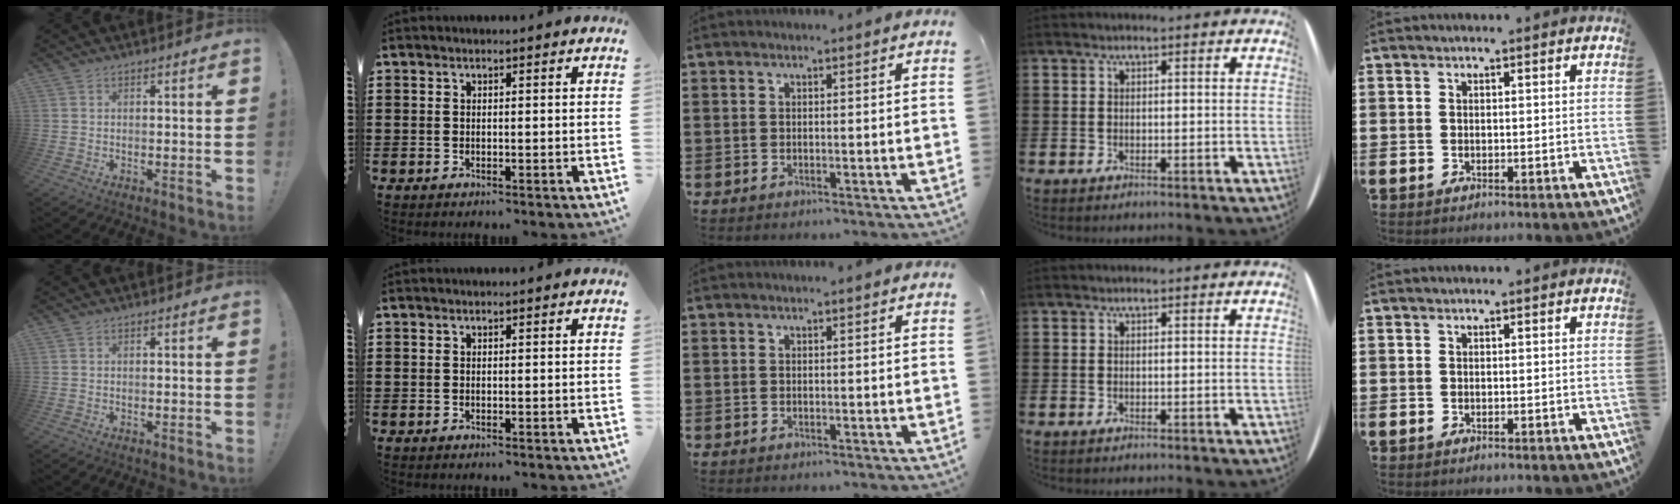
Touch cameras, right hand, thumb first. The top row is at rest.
{}